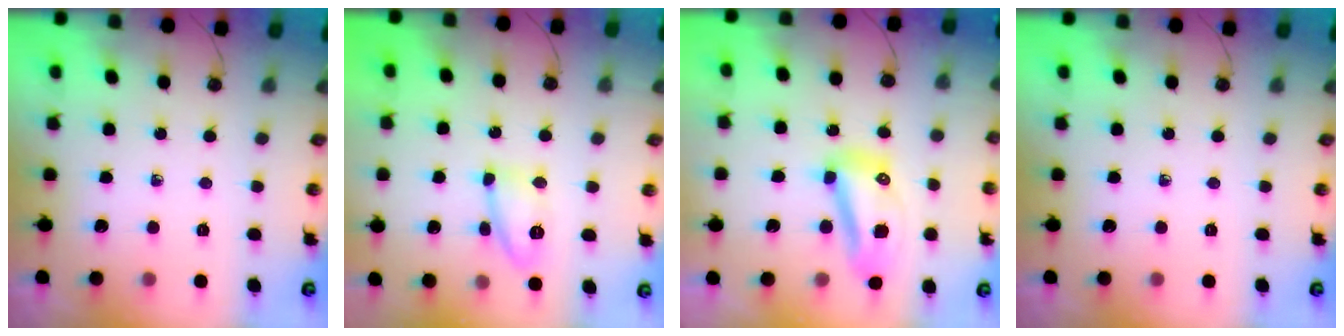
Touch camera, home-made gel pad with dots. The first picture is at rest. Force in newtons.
{"total": 11.4, "press": 11.3, "slide": 1.6}
{"total": 11.0, "press": 11.0, "slide": 1.2}
{"total": 0.0}